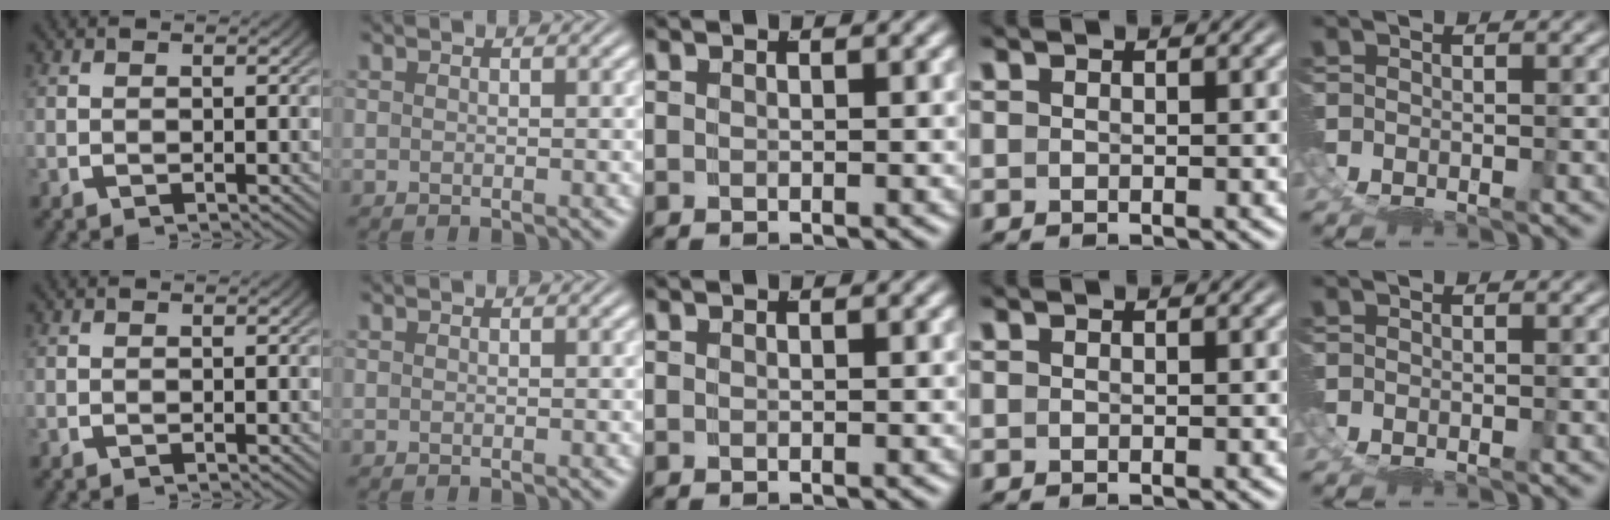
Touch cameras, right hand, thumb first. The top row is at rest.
{}